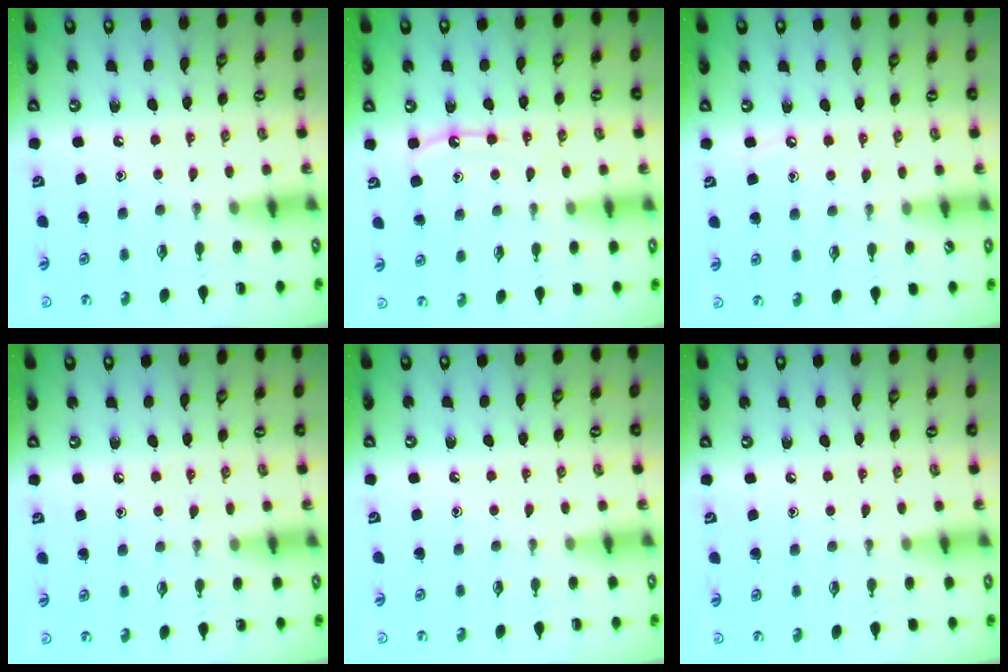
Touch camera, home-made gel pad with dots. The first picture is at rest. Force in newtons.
{"total": 8.8, "press": 8.8, "slide": 0.5}
{"total": 3.7, "press": 3.7, "slide": 0.3}
{"total": 5.0, "press": 5.0, "slide": 0.6}
{"total": 0.0}
{"total": 0.0}